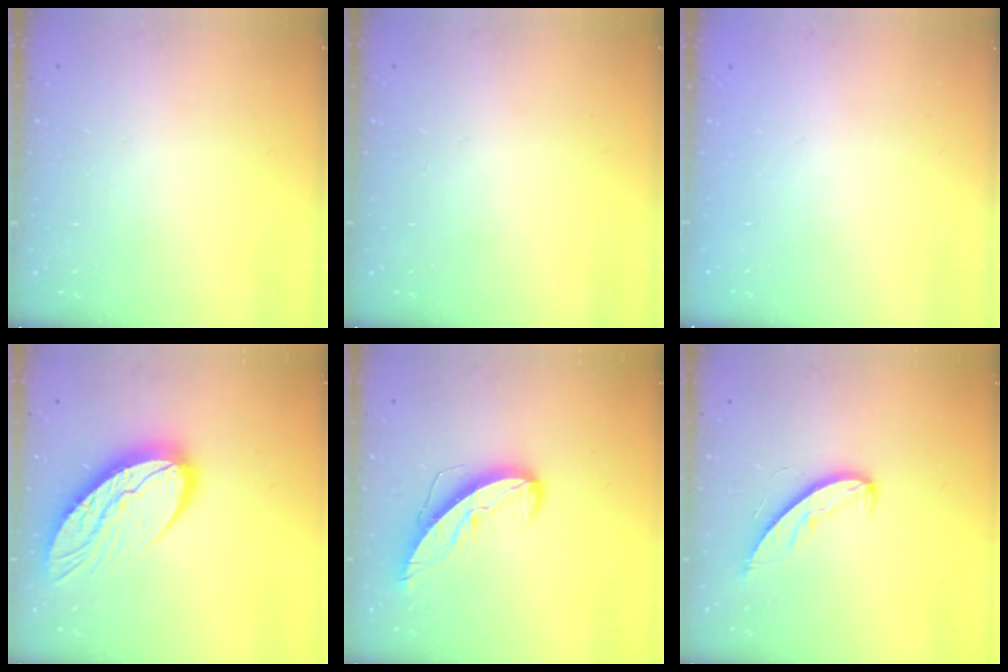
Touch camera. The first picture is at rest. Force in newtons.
{"total": 0.0}
{"total": 0.0}
{"total": 14.5, "press": 14.5, "slide": 1.3}
{"total": 9.7, "press": 9.6, "slide": 0.7}
{"total": 8.0, "press": 7.9, "slide": 0.9}